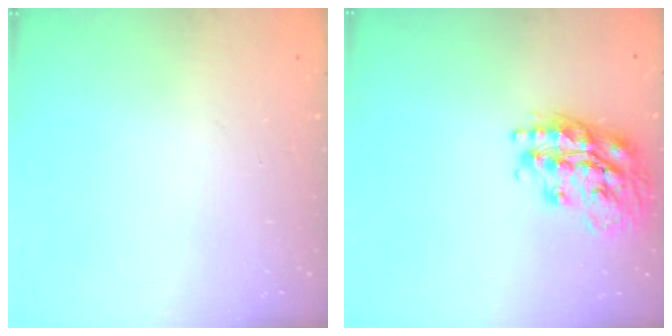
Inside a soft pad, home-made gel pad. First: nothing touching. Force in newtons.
{"total": 19.2, "press": 19.1, "slide": 1.6}